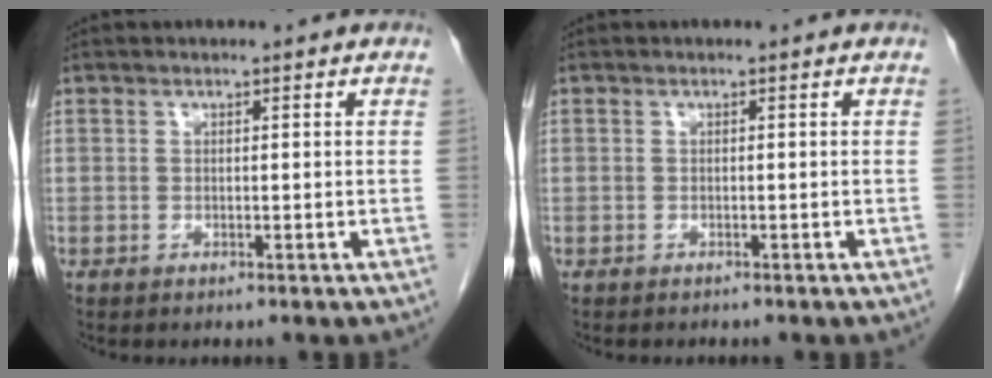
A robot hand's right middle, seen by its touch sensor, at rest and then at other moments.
{"total": 0.5, "force": [-0.5, 0.1, 0.1], "torque": [-0.007, -0.001, -0.011]}